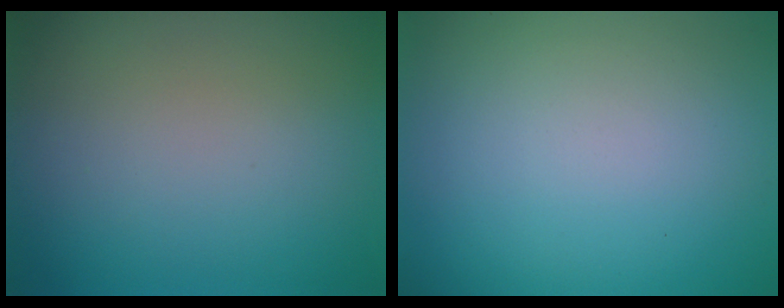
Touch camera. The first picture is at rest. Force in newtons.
{"total": 0.0}